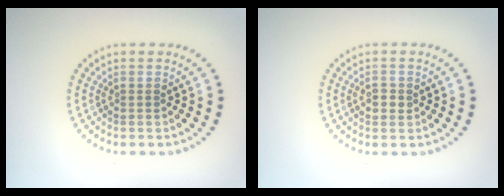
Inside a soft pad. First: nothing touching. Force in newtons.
{"total": 1.4, "press": 1.4, "slide": 0.1}